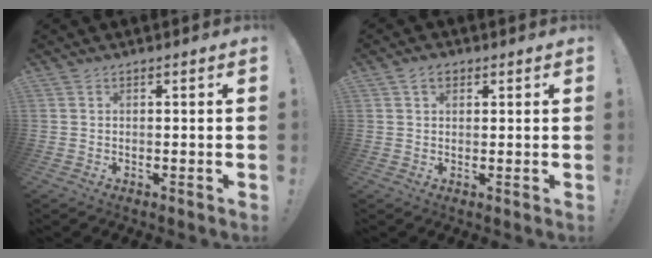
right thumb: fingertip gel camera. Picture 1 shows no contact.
{"total": 3.1, "force": [1.5, 2.2, 1.7], "torque": [-0.027, 0.002, 0.027]}